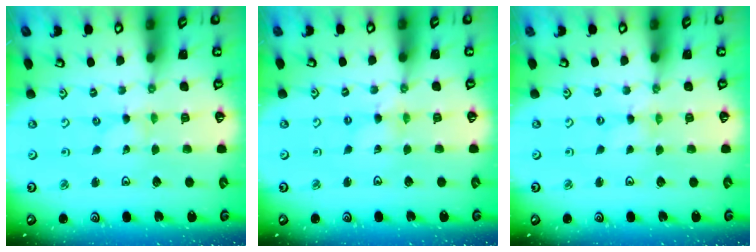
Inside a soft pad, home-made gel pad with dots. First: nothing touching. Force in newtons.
{"total": 1.3, "press": 1.3, "slide": 0.3}
{"total": 0.0}